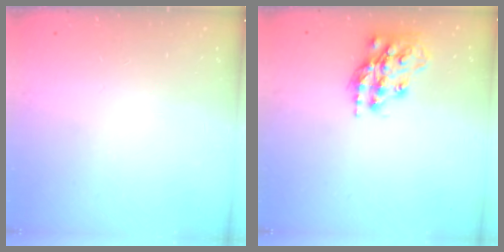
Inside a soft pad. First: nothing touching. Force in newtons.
{"total": 15.5, "press": 15.5, "slide": 1.1}